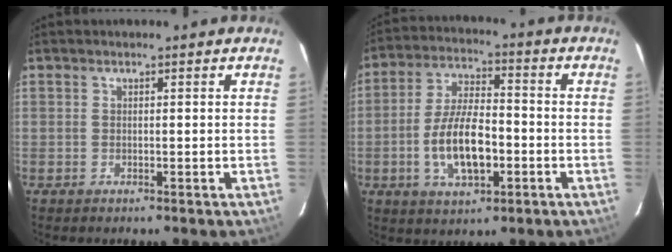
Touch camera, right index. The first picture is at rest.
{"total": 11.7, "force": [-3.2, 5.0, 10.1], "torque": [-0.204, 0.002, -0.054]}